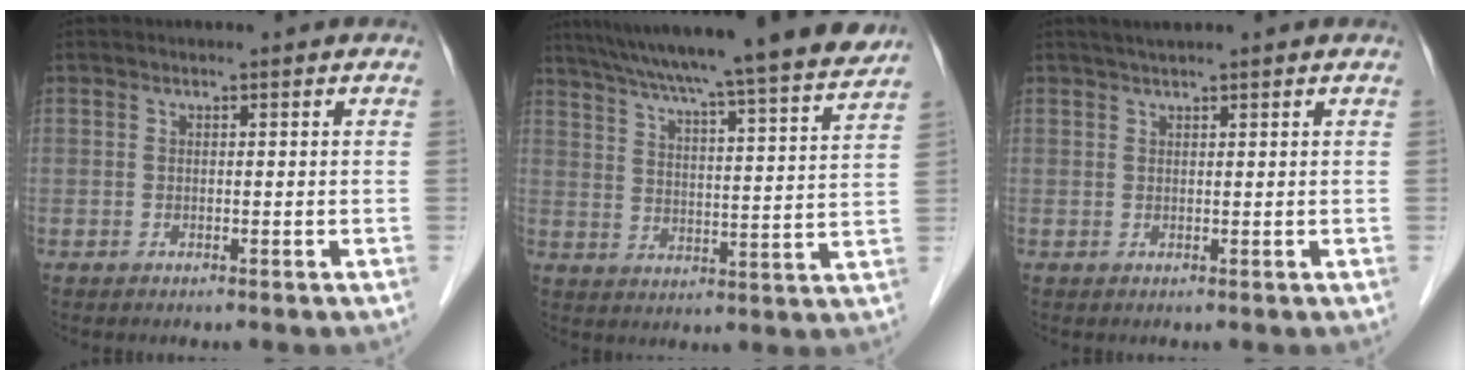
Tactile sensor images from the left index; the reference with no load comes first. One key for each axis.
{"total": 23.6, "fx": 20.9, "fy": 0.0, "fz": 11.0, "tx": -0.181, "ty": -0.022, "tz": 0.287}
{"total": 2.5, "fx": 2.2, "fy": 0.0, "fz": 1.3, "tx": -0.017, "ty": 0.020, "tz": 0.037}